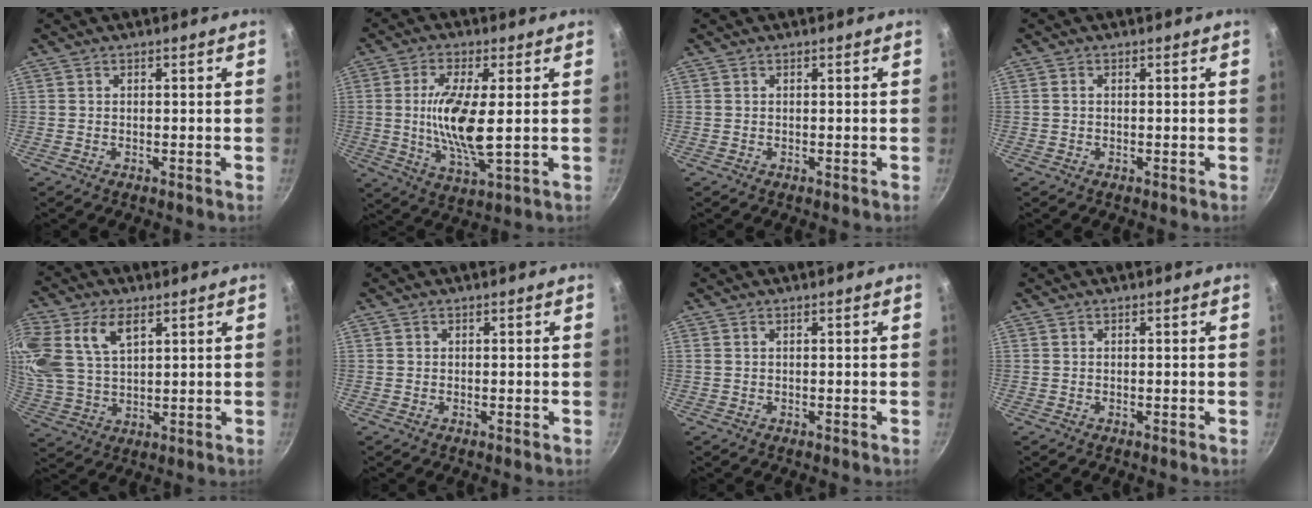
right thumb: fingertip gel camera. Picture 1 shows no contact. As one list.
[{"total": 12.0, "force": [0.6, 3.6, 11.4], "torque": [-0.228, -0.013, 0.012]}, {"total": 0.0}, {"total": 0.6, "force": [0.0, 0.4, 0.4], "torque": [-0.008, 0.004, 0.001]}, {"total": 14.8, "force": [6.3, 9.0, 9.8], "torque": [-0.215, -0.003, 0.131]}, {"total": 0.0}, {"total": 0.0}, {"total": 0.0}]